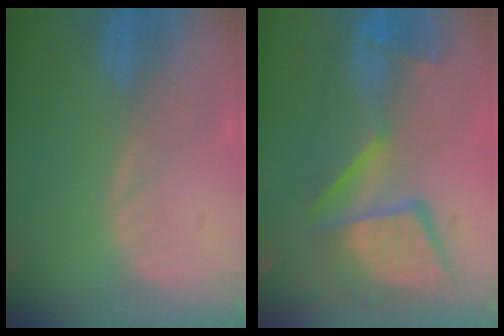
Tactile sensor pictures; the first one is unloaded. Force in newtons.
{"total": 12.2, "press": 11.1, "slide": 5.1}